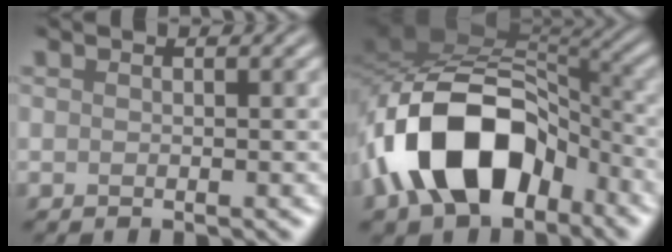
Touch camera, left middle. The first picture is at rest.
{"total": 13.4, "force": [-5.2, 8.3, 9.2], "torque": [-0.166, 0.013, -0.097]}